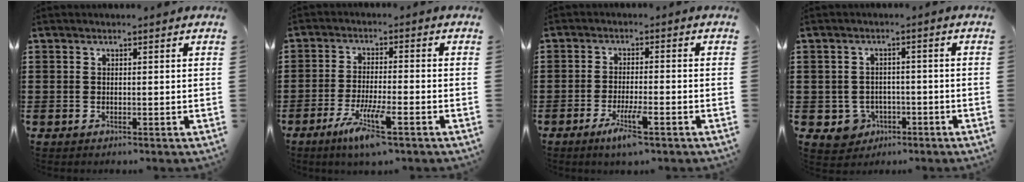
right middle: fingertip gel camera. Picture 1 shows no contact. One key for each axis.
{"total": 6.6, "fx": -4.1, "fy": 0.6, "fz": 5.1, "tx": -0.106, "ty": -0.016, "tz": -0.077}
{"total": 4.2, "fx": -2.3, "fy": 0.5, "fz": 3.5, "tx": -0.069, "ty": -0.009, "tz": -0.041}
{"total": 3.4, "fx": -1.8, "fy": 2.8, "fz": 0.7, "tx": -0.031, "ty": -0.002, "tz": -0.036}